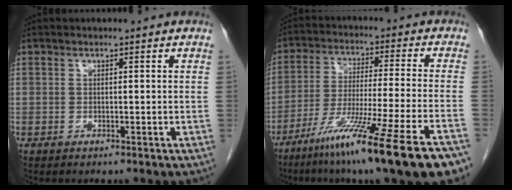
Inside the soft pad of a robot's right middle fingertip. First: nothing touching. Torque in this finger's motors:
{"motor_torque": [1.48, -0.66, 0.96, 0.21]}